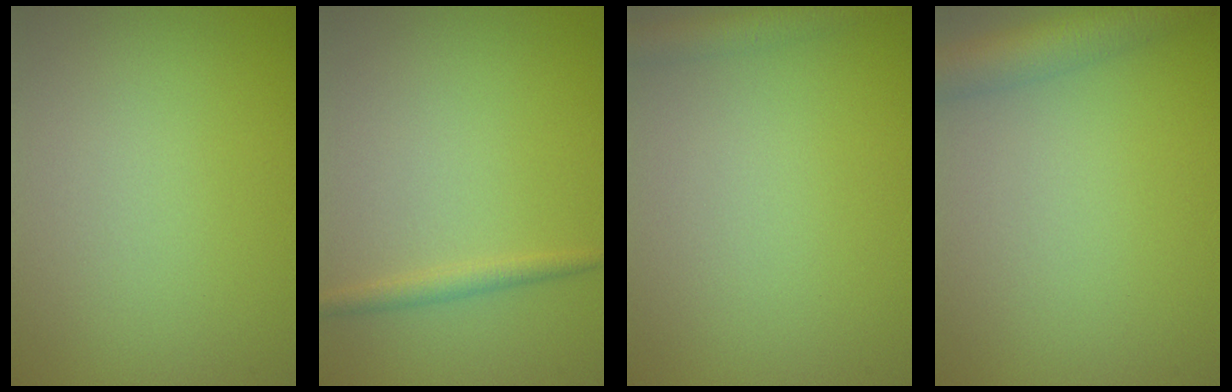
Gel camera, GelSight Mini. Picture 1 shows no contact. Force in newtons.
{"total": 1.3, "press": 1.3, "slide": 0.1}
{"total": 2.1, "press": 2.1, "slide": 0.1}
{"total": 4.0, "press": 4.0, "slide": 0.2}